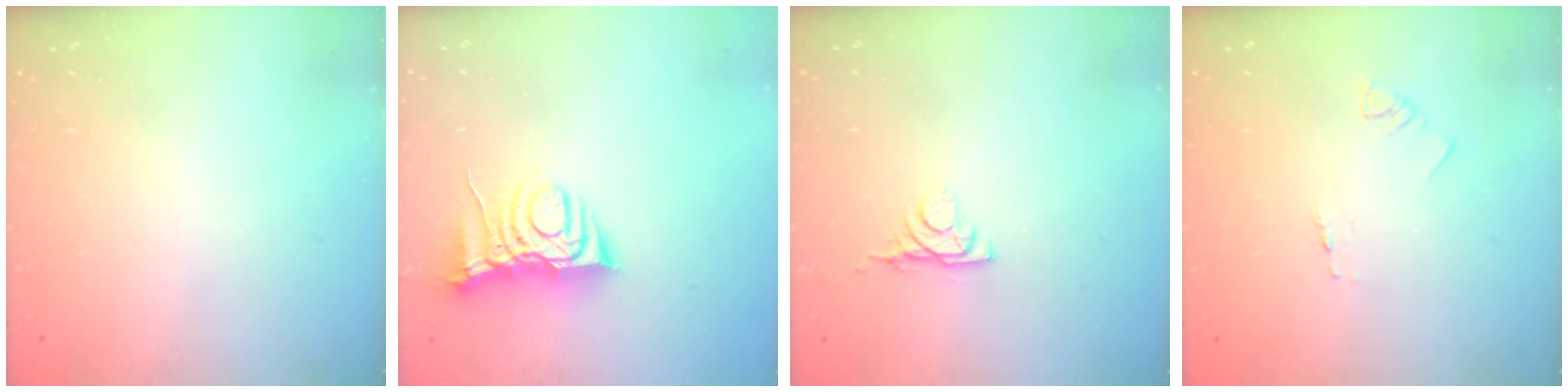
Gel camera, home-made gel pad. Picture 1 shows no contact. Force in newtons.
{"total": 8.3, "press": 8.2, "slide": 1.1}
{"total": 3.4, "press": 3.3, "slide": 0.6}
{"total": 1.3, "press": 1.2, "slide": 0.1}